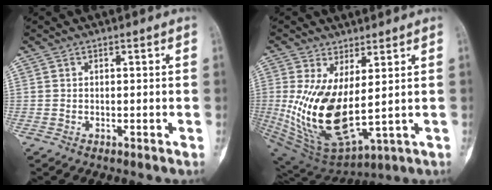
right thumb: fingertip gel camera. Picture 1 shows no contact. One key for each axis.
{"total": 16.0, "fx": 1.3, "fy": 7.3, "fz": 14.2, "tx": -0.278, "ty": -0.032, "tz": 0.055}